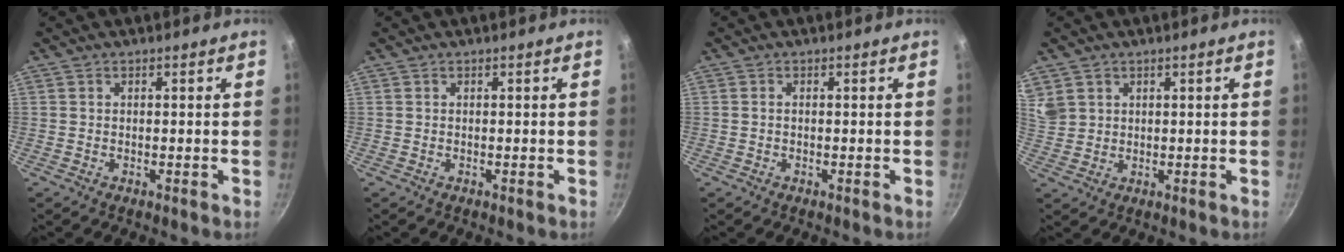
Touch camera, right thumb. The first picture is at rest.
{"total": 0.0}
{"total": 0.6, "force": [-0.1, 0.3, 0.5], "torque": [-0.010, 0.004, -0.002]}
{"total": 6.7, "force": [3.3, 5.2, 2.6], "torque": [-0.039, 0.002, 0.075]}